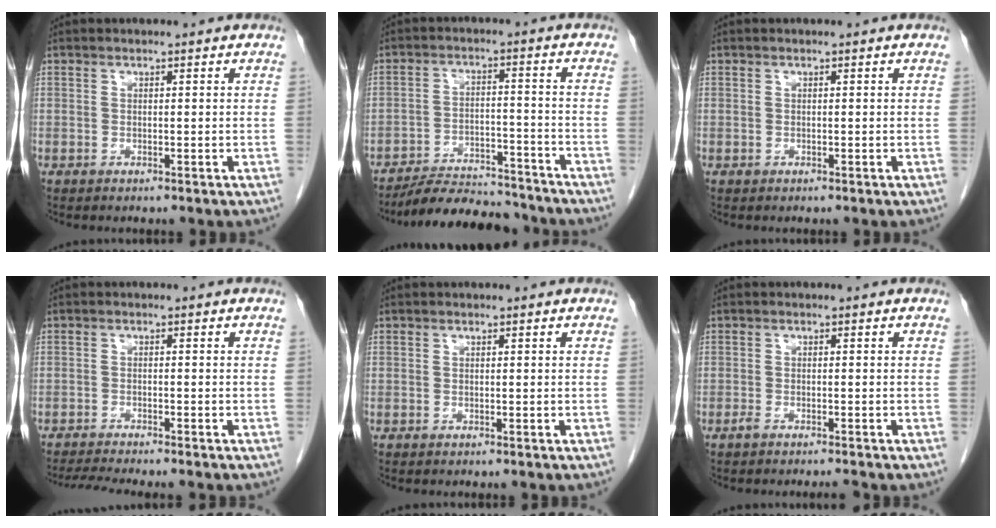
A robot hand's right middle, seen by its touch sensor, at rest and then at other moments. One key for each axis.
{"total": 11.3, "fx": -10.7, "fy": 2.0, "fz": 3.0, "tx": -0.042, "ty": 0.002, "tz": -0.166}
{"total": 0.0}
{"total": 6.0, "fx": -5.4, "fy": -0.3, "fz": 2.7, "tx": -0.041, "ty": -0.016, "tz": -0.085}
{"total": 0.0}
{"total": 1.6, "fx": -1.5, "fy": 0.1, "fz": 0.8, "tx": -0.017, "ty": -0.004, "tz": -0.025}